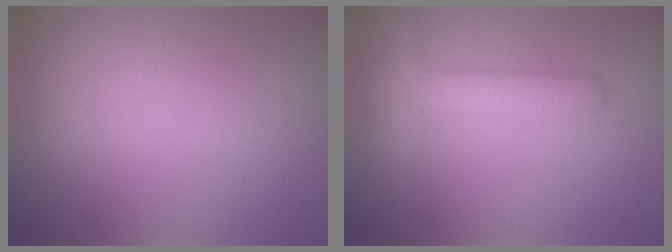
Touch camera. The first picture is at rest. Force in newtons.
{"total": 3.0, "press": 3.0, "slide": 0.2}